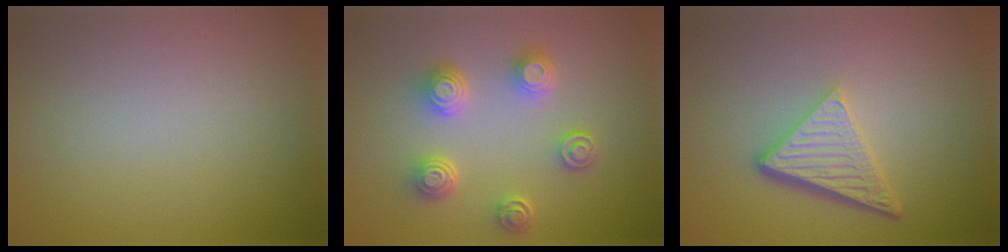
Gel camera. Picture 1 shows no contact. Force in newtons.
{"total": 4.4, "press": 3.4, "slide": 2.7}
{"total": 4.9, "press": 3.5, "slide": 3.4}